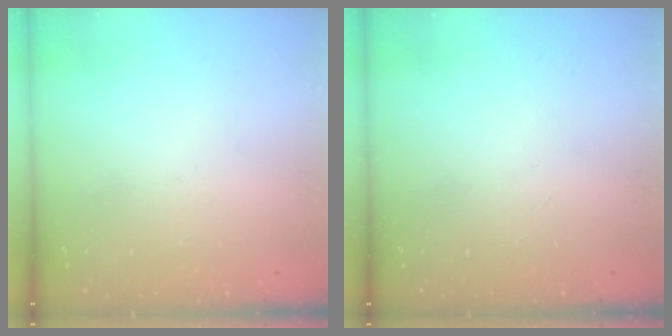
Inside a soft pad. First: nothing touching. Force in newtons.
{"total": 0.0}